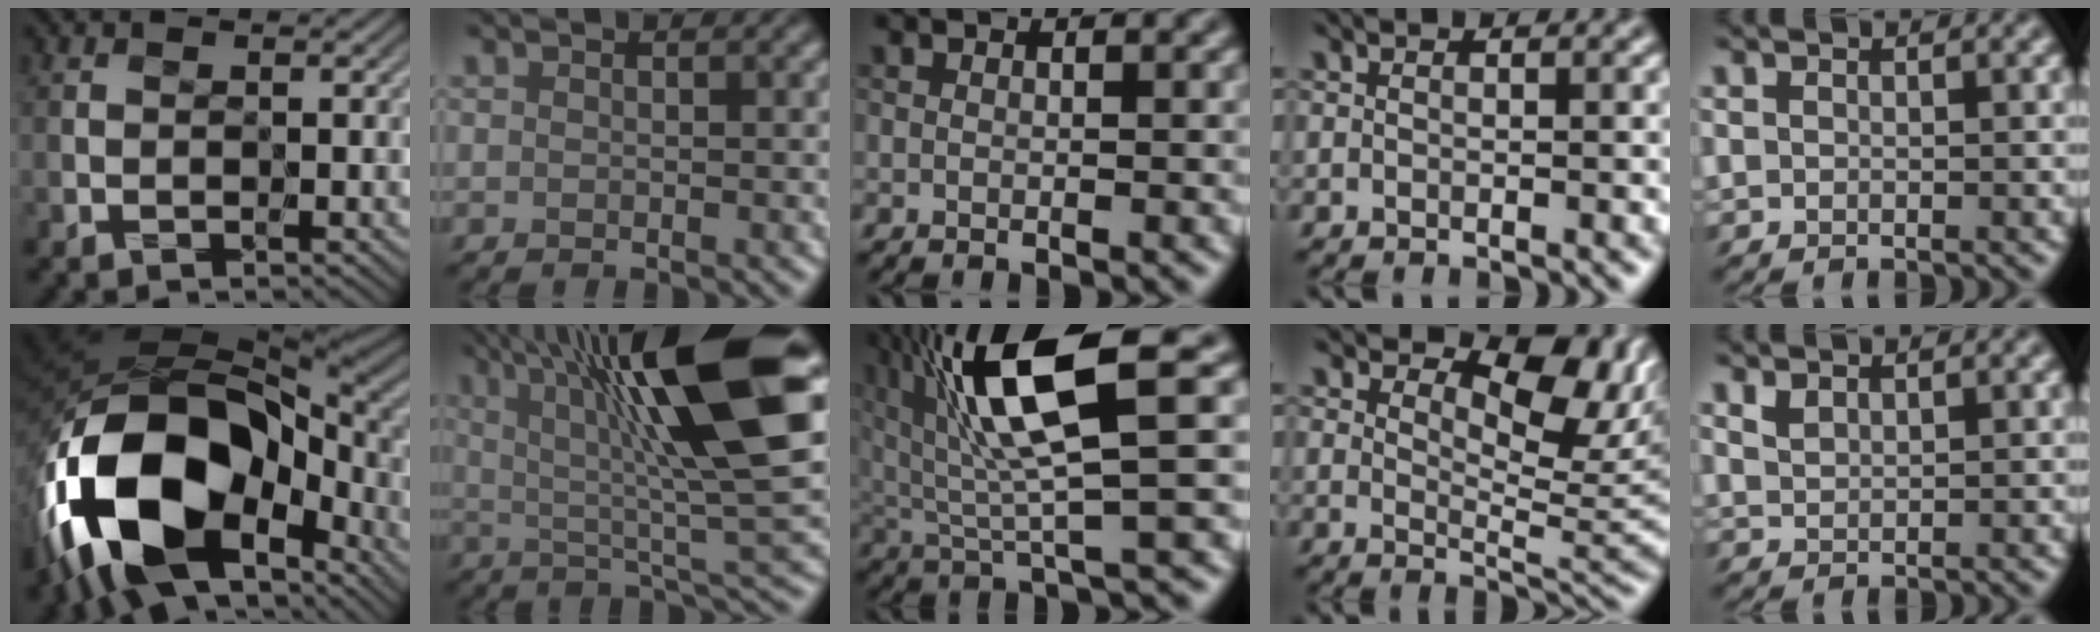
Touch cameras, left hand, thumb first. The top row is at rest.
{"thumb": {"total": 20.4, "force": [-6.7, 11.6, 15.3], "torque": [-0.343, -0.019, -0.107]}, "index": {"total": 14.3, "force": [4.1, 2.6, 13.5], "torque": [-0.197, 0.014, 0.067]}, "middle": {"total": 8.8, "force": [2.2, 1.7, 8.4], "torque": [-0.164, 0.015, 0.061]}, "ring": {"total": 8.7, "force": [4.2, 4.4, 6.2], "torque": [-0.085, -0.002, 0.065]}, "little": {"total": 0.9, "force": [0.7, 0.2, 0.6], "torque": [-0.012, -0.001, 0.013]}}